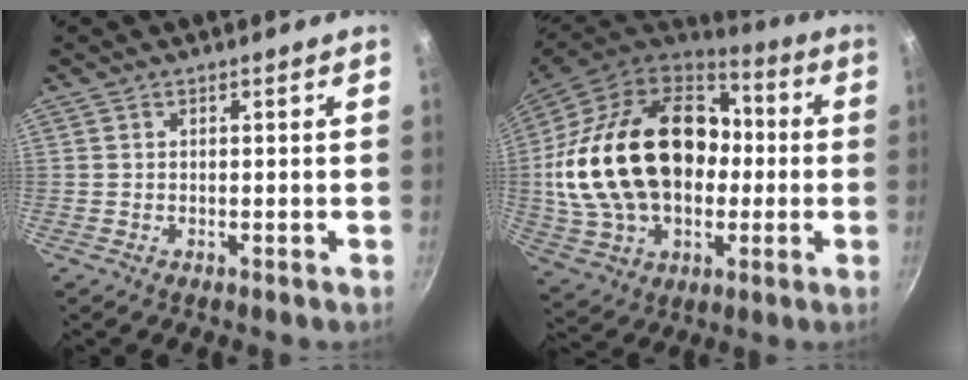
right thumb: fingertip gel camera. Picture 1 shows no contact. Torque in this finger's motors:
{"motor_torque": [-0.93, 3.03, 2.49, -0.31, 0.58]}